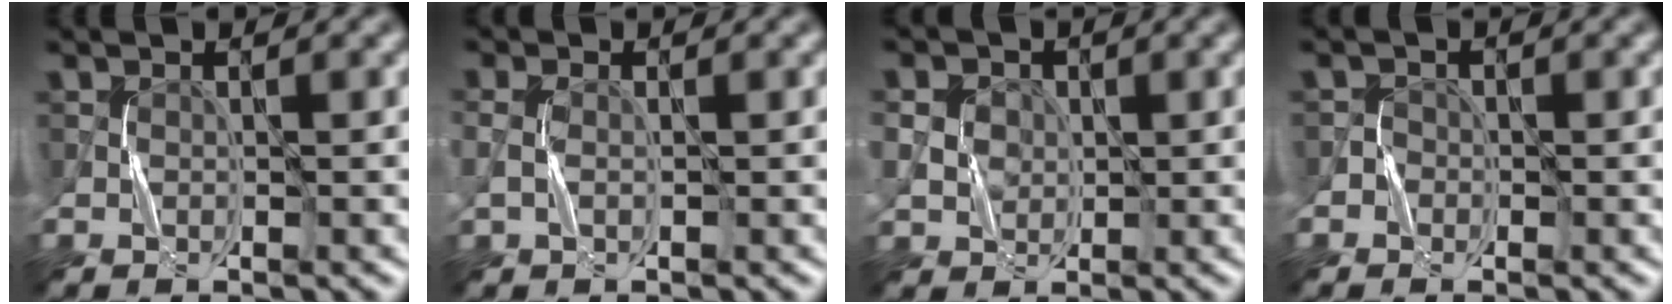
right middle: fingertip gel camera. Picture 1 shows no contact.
{"total": 1.1, "force": [-0.7, -0.7, -0.5], "torque": [0.015, -0.003, -0.013]}
{"total": 3.6, "force": [1.5, 3.0, 1.3], "torque": [-0.018, 0.011, 0.021]}
{"total": 2.2, "force": [-1.7, 1.4, -0.3], "torque": [0.018, 0.014, -0.040]}